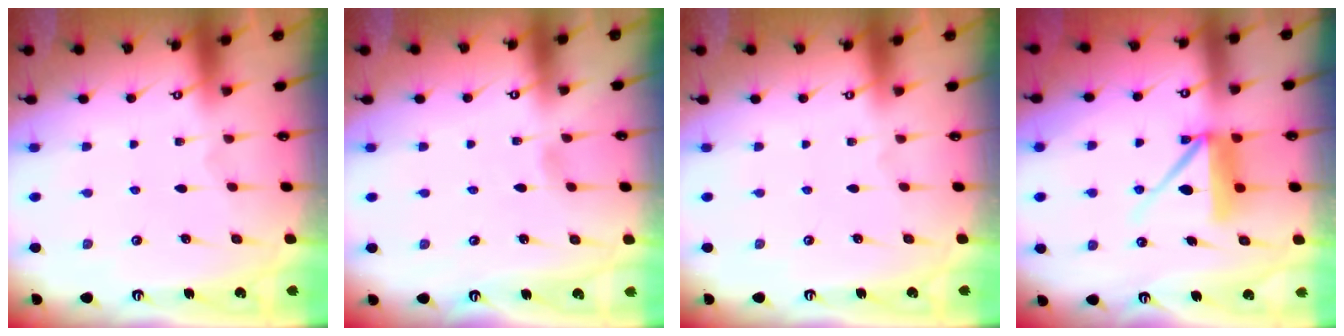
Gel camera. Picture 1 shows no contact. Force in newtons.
{"total": 2.6, "press": 2.6, "slide": 0.3}
{"total": 0.0}
{"total": 9.6, "press": 9.5, "slide": 1.0}